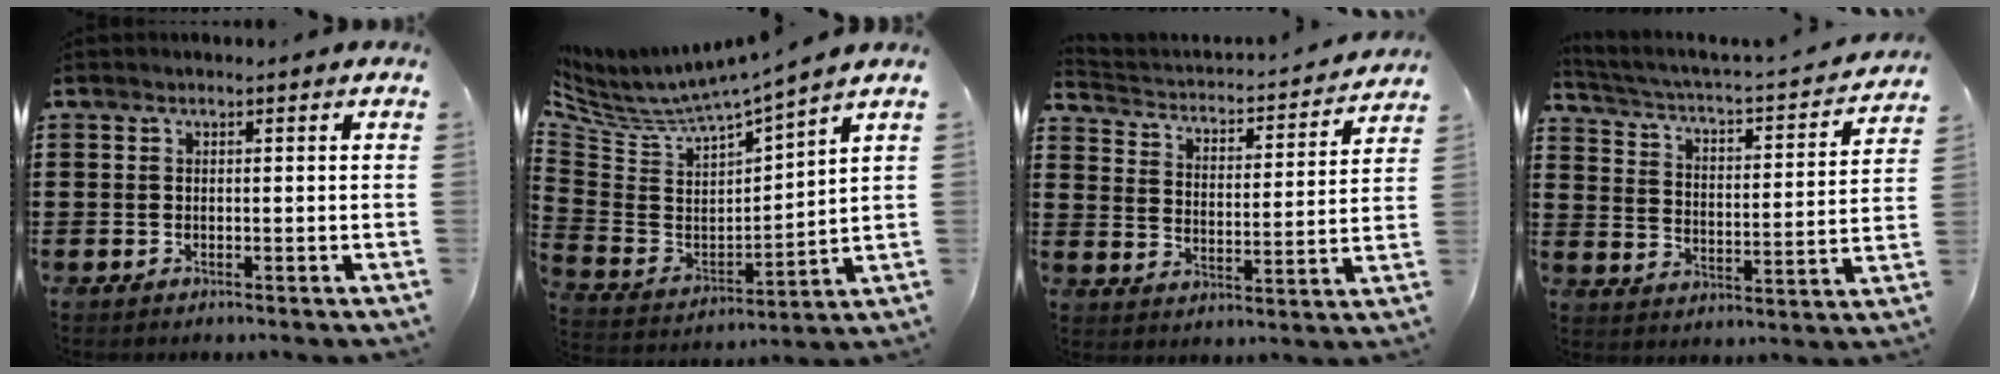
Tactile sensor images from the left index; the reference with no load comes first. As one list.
[{"total": 6.1, "force": [5.7, 0.3, 2.1], "torque": [-0.075, -0.053, 0.090]}, {"total": 1.9, "force": [1.7, 0.6, 0.5], "torque": [-0.027, -0.025, 0.017]}, {"total": 1.9, "force": [1.3, 0.0, 1.3], "torque": [-0.041, -0.029, 0.007]}]